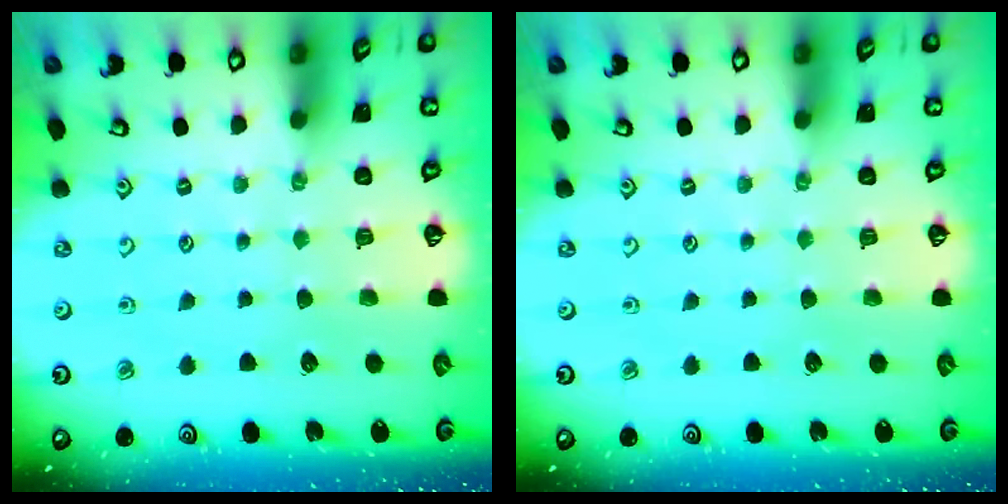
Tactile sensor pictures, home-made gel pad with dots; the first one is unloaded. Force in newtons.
{"total": 0.0}